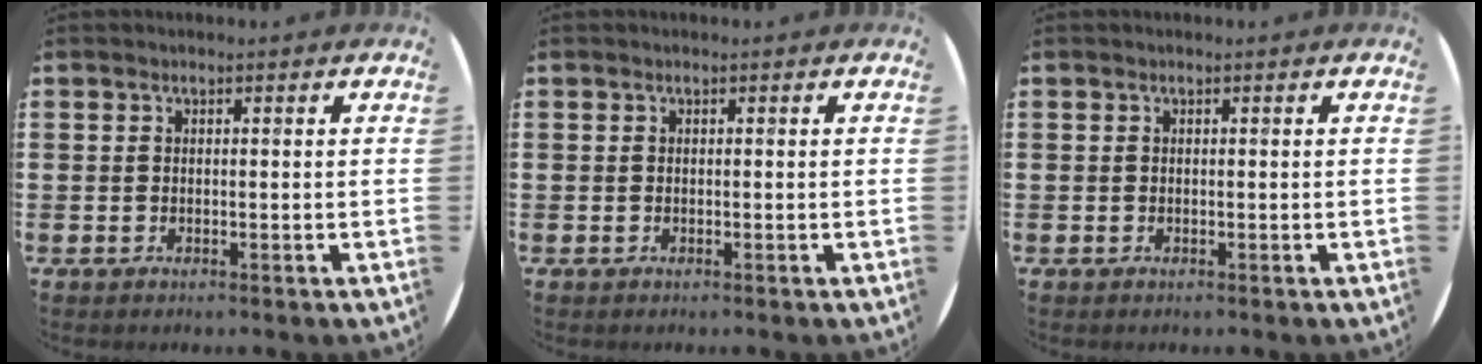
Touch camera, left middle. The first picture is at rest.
{"total": 0.0}
{"total": 0.0}